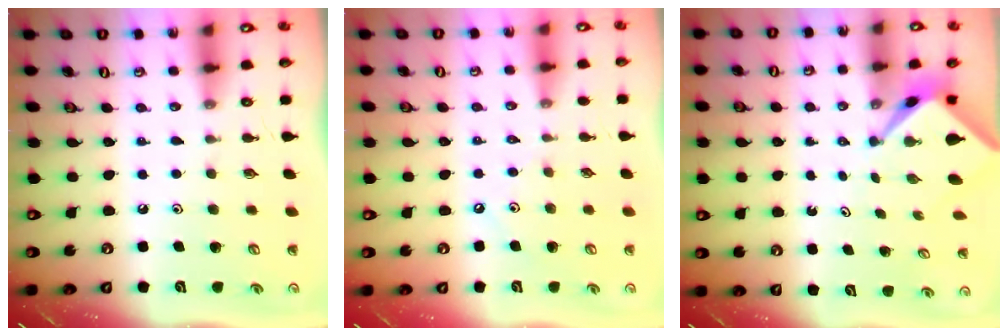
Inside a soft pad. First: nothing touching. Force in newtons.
{"total": 3.1, "press": 3.1, "slide": 0.5}
{"total": 2.5, "press": 2.5, "slide": 0.2}